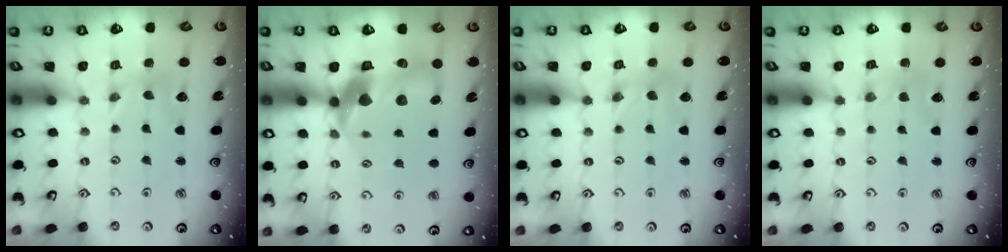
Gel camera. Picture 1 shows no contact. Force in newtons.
{"total": 15.8, "press": 15.7, "slide": 2.3}
{"total": 1.6, "press": 1.6, "slide": 0.3}
{"total": 1.4, "press": 1.4, "slide": 0.3}